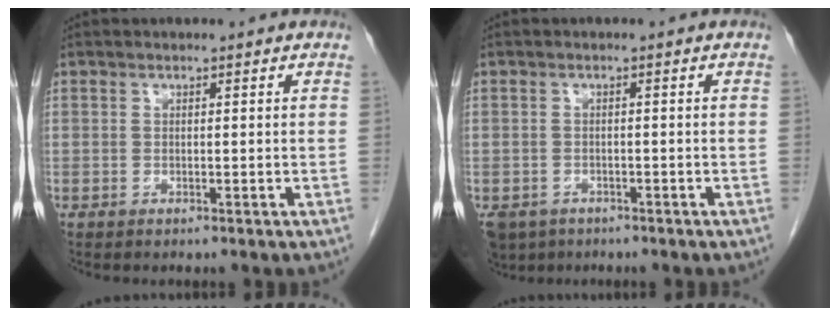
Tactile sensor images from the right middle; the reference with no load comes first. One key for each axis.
{"total": 5.8, "fx": -3.9, "fy": 3.9, "fz": 1.6, "tx": -0.032, "ty": -0.003, "tz": -0.062}